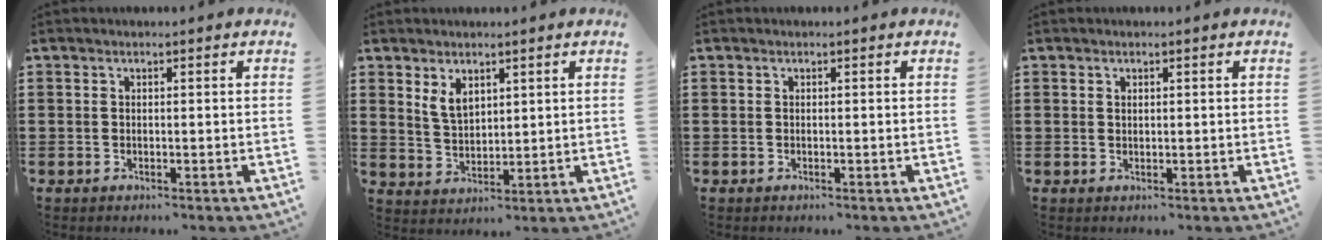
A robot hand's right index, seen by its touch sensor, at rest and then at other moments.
{"total": 4.0, "force": [2.3, 2.3, 2.4], "torque": [-0.054, 0.007, 0.042]}
{"total": 0.0}
{"total": 0.7, "force": [0.4, 0.4, 0.3], "torque": [-0.008, 0.002, 0.009]}